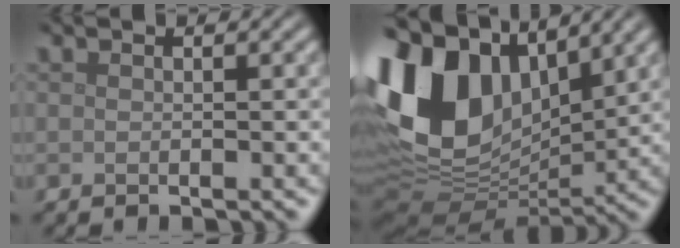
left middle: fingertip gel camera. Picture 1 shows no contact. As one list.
[{"total": 16.6, "force": [4.6, 10.9, 11.6], "torque": [-0.283, 0.019, 0.081]}]